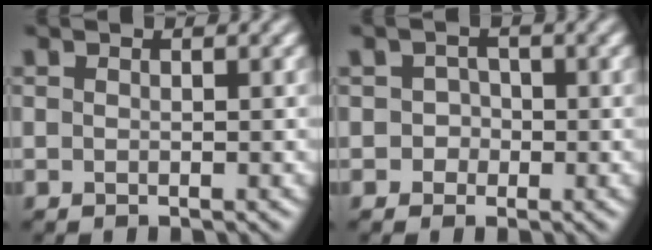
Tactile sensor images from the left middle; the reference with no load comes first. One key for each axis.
{"total": 1.5, "fx": -0.2, "fy": 1.4, "fz": 0.3, "tx": 0.007, "ty": 0.003, "tz": -0.005}